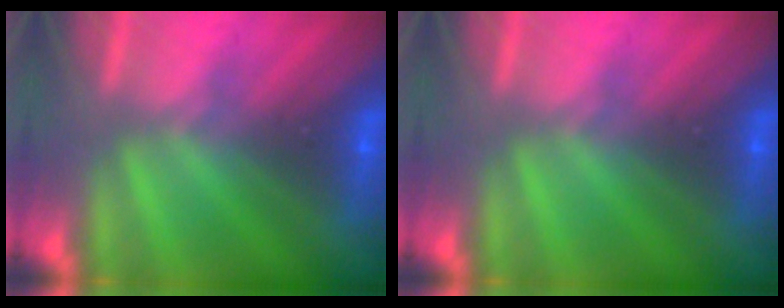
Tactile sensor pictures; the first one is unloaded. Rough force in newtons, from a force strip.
{"total": 0.0}